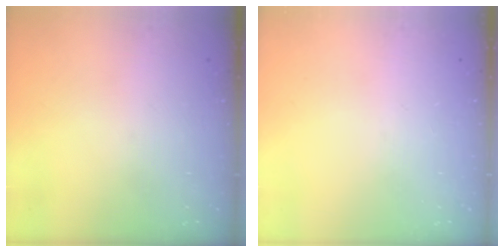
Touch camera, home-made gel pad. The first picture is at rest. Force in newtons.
{"total": 0.0}